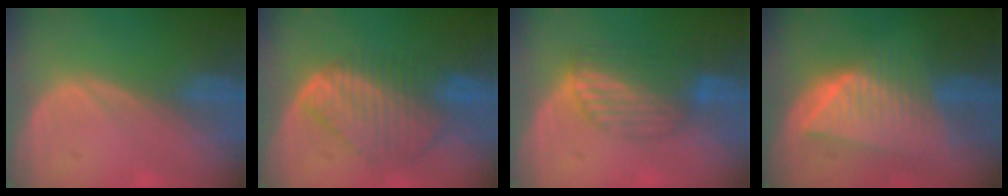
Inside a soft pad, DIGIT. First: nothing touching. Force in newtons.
{"total": 8.4, "press": 7.5, "slide": 3.8}
{"total": 6.6, "press": 6.3, "slide": 2.0}
{"total": 8.4, "press": 7.6, "slide": 3.7}